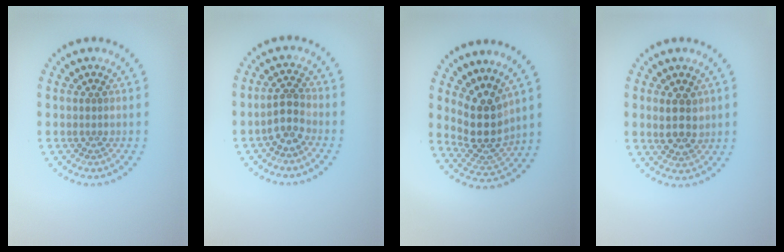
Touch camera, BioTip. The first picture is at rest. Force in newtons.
{"total": 2.3, "press": 2.1, "slide": 0.9}
{"total": 4.3, "press": 3.4, "slide": 2.6}
{"total": 3.0, "press": 2.8, "slide": 0.8}